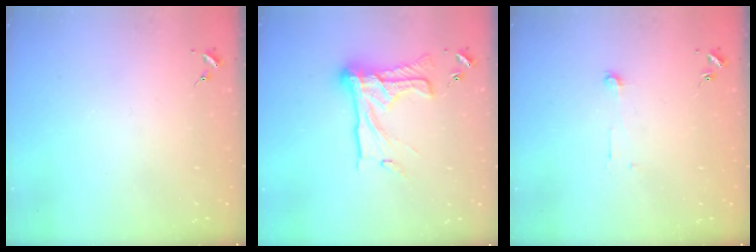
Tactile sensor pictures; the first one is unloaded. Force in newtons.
{"total": 19.5, "press": 19.5, "slide": 1.2}
{"total": 3.9, "press": 3.9, "slide": 0.3}